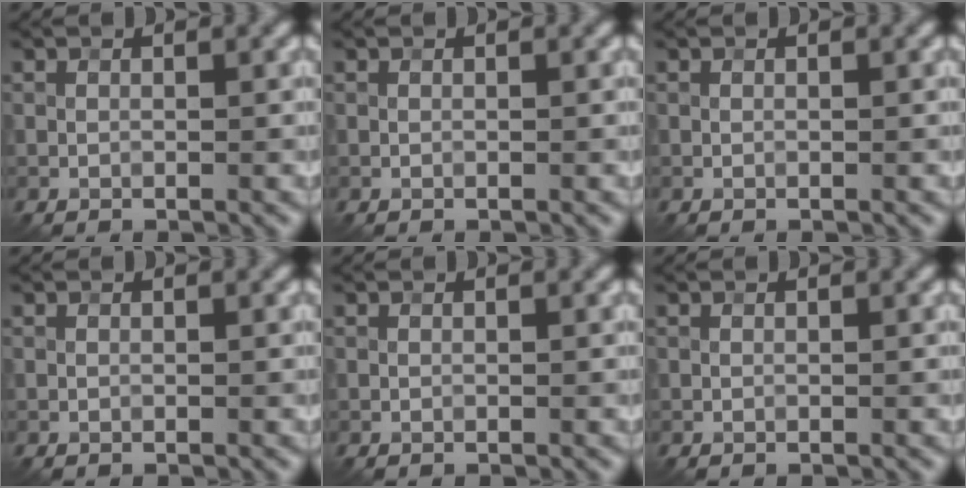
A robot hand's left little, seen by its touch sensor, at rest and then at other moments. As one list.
[{"total": 0.0}, {"total": 0.0}, {"total": 0.0}, {"total": 0.0}, {"total": 0.0}]